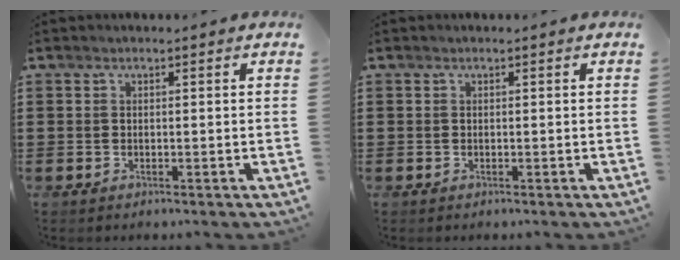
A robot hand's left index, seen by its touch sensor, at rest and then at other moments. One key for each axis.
{"total": 0.0}